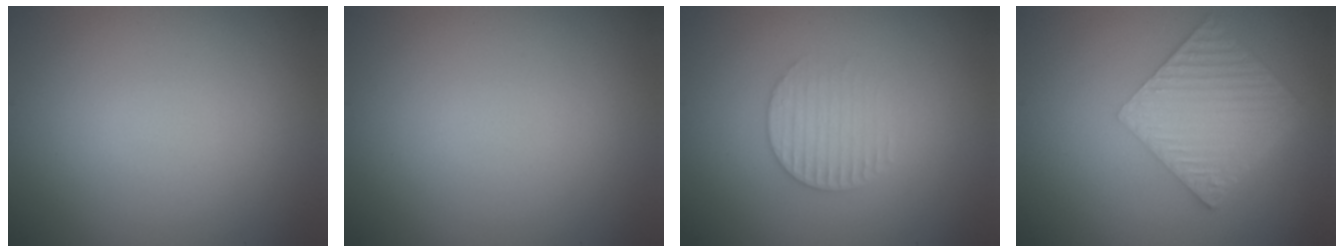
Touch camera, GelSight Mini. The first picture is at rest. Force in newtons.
{"total": 0.0}
{"total": 2.2, "press": 2.1, "slide": 0.5}
{"total": 6.5, "press": 4.6, "slide": 4.6}